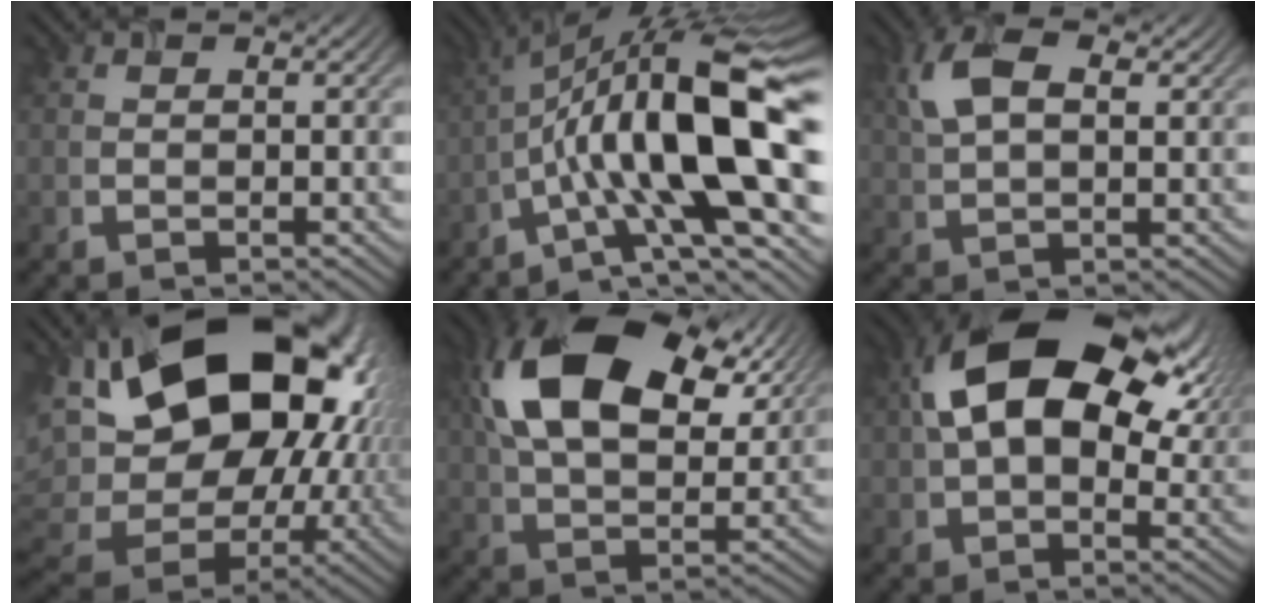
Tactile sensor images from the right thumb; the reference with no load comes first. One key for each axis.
{"total": 18.9, "fx": -2.2, "fy": 5.5, "fz": 18.0, "tx": -0.297, "ty": 0.017, "tz": -0.045}
{"total": 6.9, "fx": 2.6, "fy": 3.5, "fz": 5.4, "tx": -0.127, "ty": 0.010, "tz": 0.048}
{"total": 24.3, "fx": 5.4, "fy": 16.1, "fz": 17.3, "tx": -0.361, "ty": 0.001, "tz": 0.116}
{"total": 18.0, "fx": 7.3, "fy": 10.1, "fz": 13.0, "tx": -0.274, "ty": 0.026, "tz": 0.128}
{"total": 18.2, "fx": 5.8, "fy": 10.8, "fz": 13.5, "tx": -0.247, "ty": 0.018, "tz": 0.098}